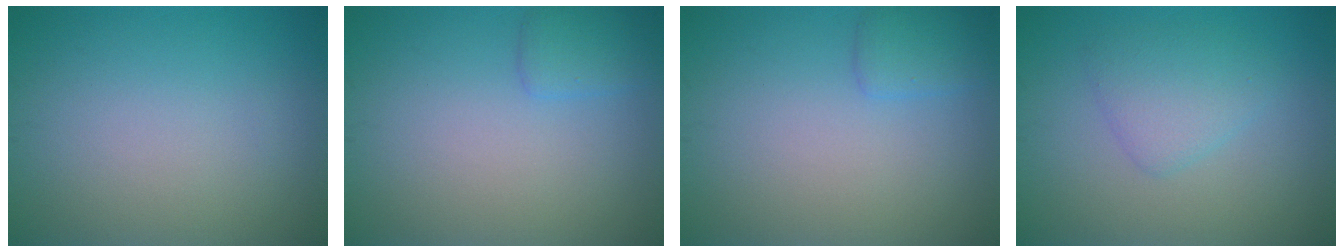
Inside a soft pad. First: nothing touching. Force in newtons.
{"total": 1.6, "press": 1.6, "slide": 0.1}
{"total": 1.6, "press": 1.6, "slide": 0.1}
{"total": 2.6, "press": 2.6, "slide": 0.3}